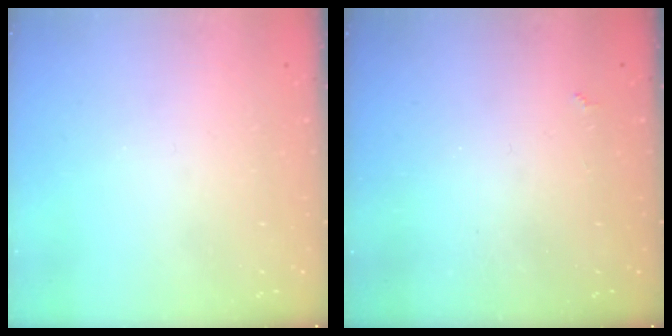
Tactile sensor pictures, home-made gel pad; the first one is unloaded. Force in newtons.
{"total": 1.4, "press": 1.3, "slide": 0.4}